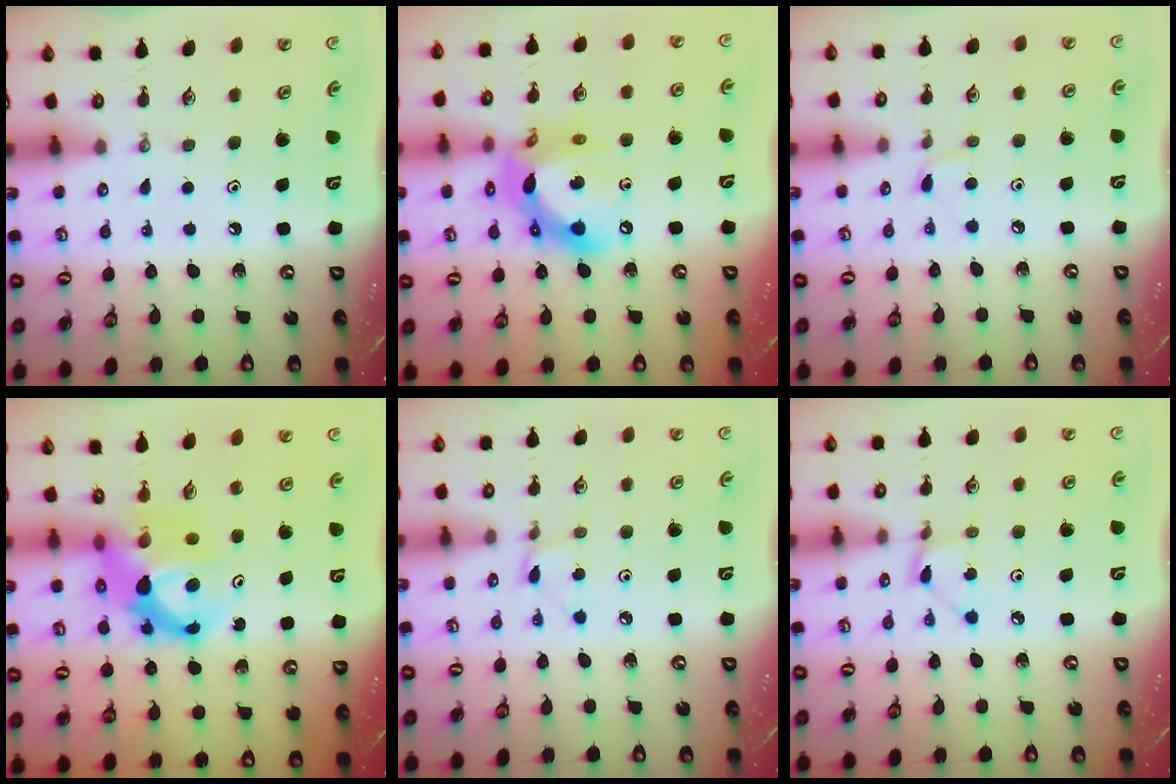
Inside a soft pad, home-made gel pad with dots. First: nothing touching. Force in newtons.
{"total": 15.0, "press": 14.9, "slide": 1.2}
{"total": 4.3, "press": 4.2, "slide": 0.7}
{"total": 7.7, "press": 7.7, "slide": 0.5}
{"total": 2.0, "press": 2.0, "slide": 0.2}
{"total": 1.8, "press": 1.8, "slide": 0.3}